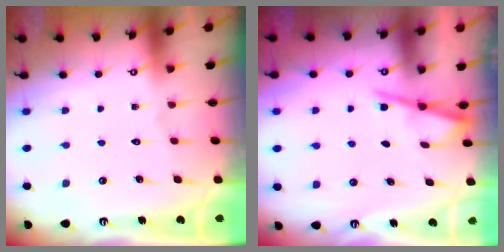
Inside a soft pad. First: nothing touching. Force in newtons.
{"total": 2.6, "press": 2.6, "slide": 0.2}